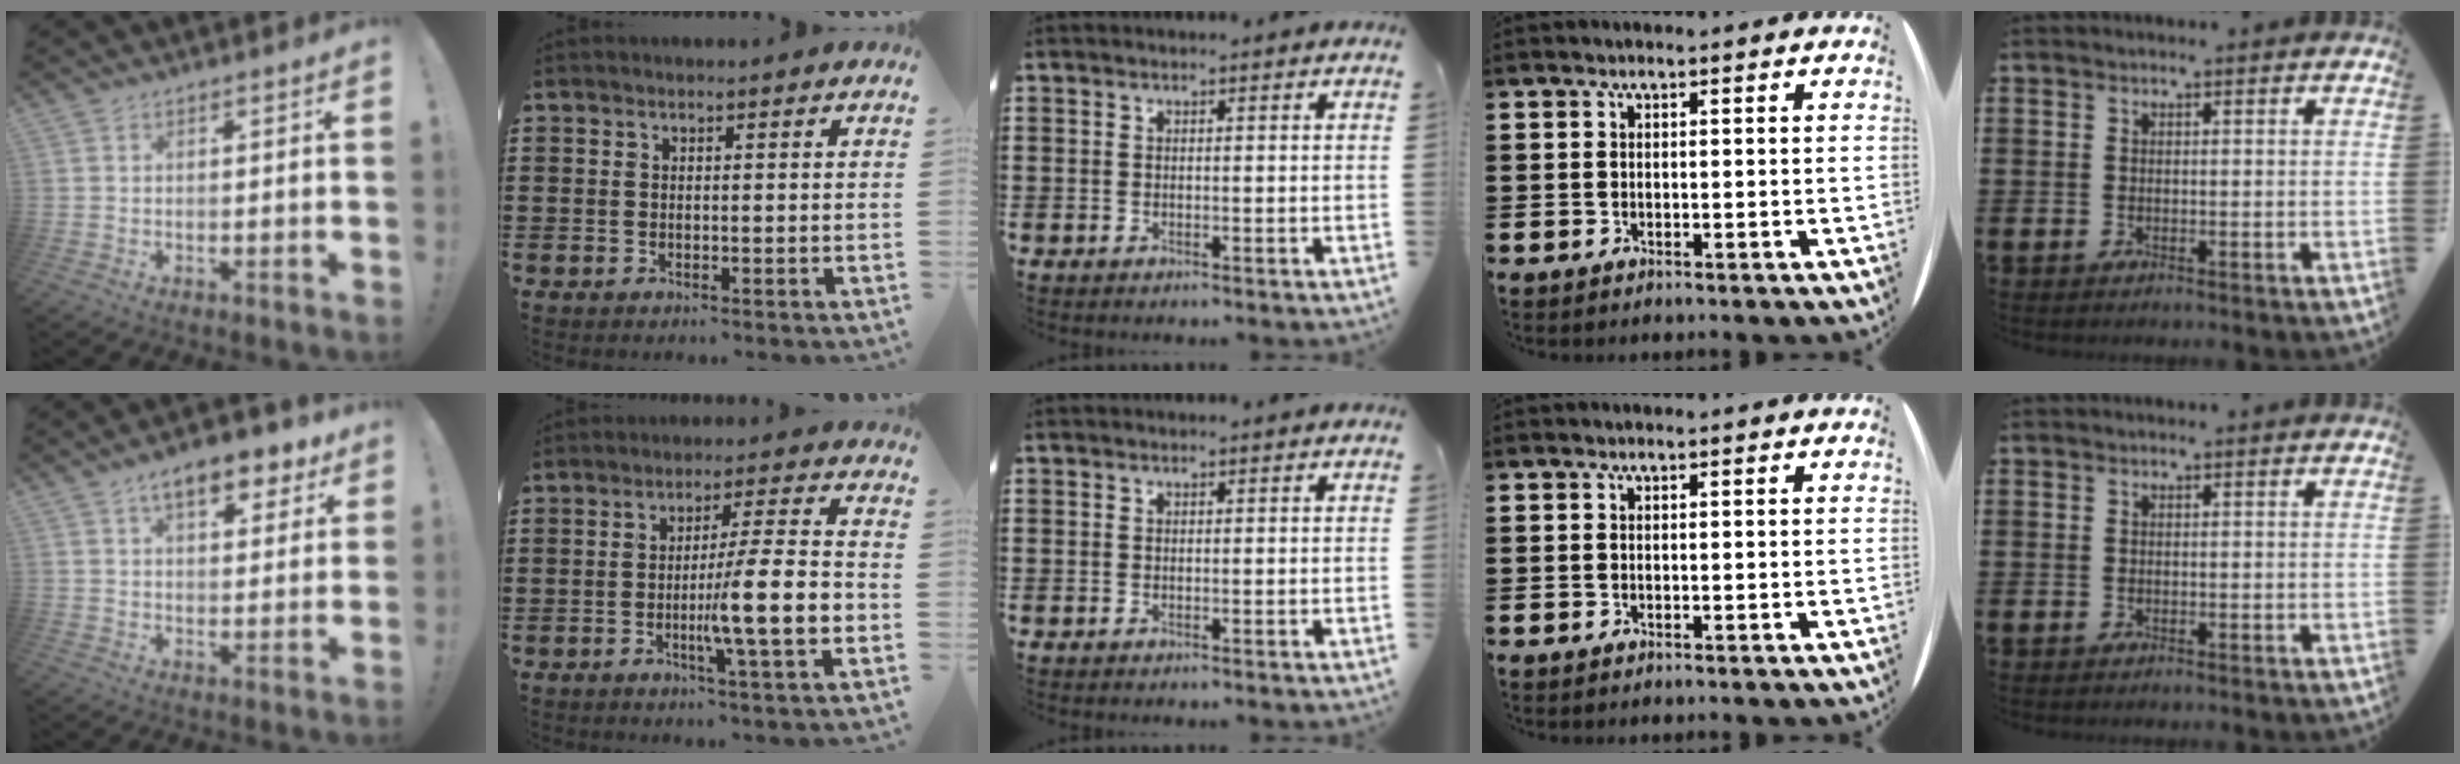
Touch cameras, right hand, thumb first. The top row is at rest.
{"thumb": {"total": 10.5, "force": [6.2, 4.8, 7.0], "torque": [-0.096, -0.029, 0.106]}, "index": {"total": 10.7, "force": [-2.7, 0.5, 10.4], "torque": [-0.164, -0.014, -0.051]}}